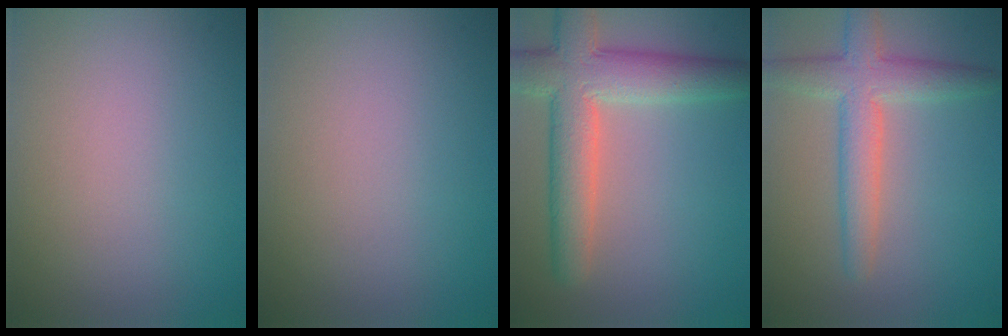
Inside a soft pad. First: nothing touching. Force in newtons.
{"total": 0.0}
{"total": 7.1, "press": 7.1, "slide": 0.5}
{"total": 4.3, "press": 4.3, "slide": 0.3}